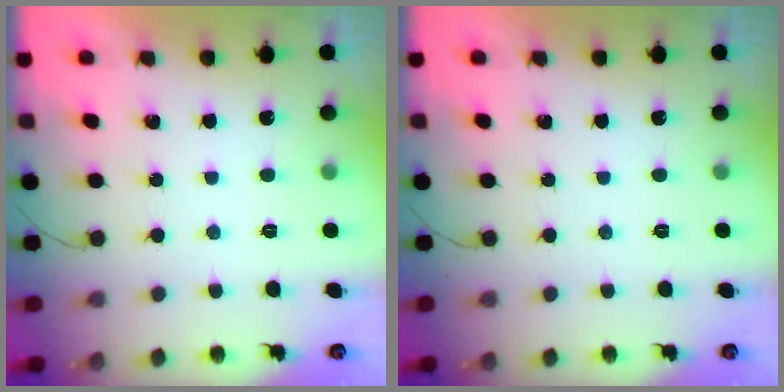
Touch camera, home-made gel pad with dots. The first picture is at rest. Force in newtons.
{"total": 0.0}